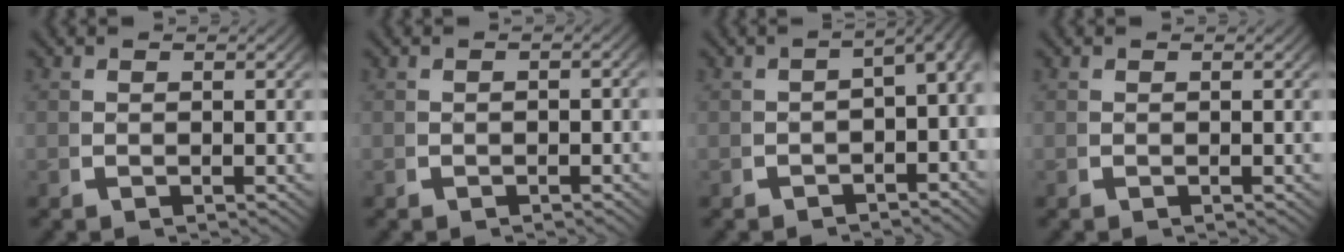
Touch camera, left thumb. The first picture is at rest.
{"total": 0.8, "force": [-0.5, 0.4, 0.5], "torque": [-0.004, 0.001, -0.011]}
{"total": 4.1, "force": [-0.7, 2.5, 3.2], "torque": [-0.035, 0.007, -0.019]}
{"total": 0.0}